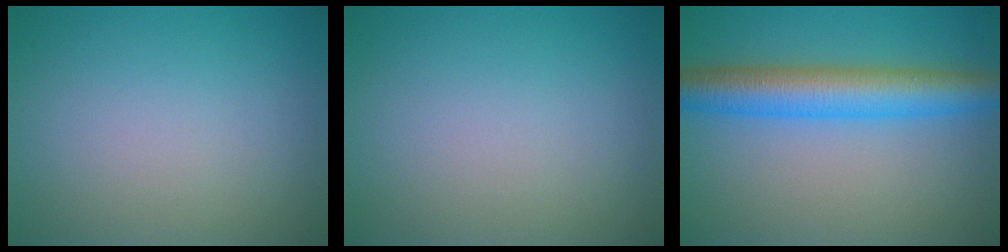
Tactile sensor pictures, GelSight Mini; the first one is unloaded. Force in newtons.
{"total": 0.0}
{"total": 6.7, "press": 6.7, "slide": 0.1}